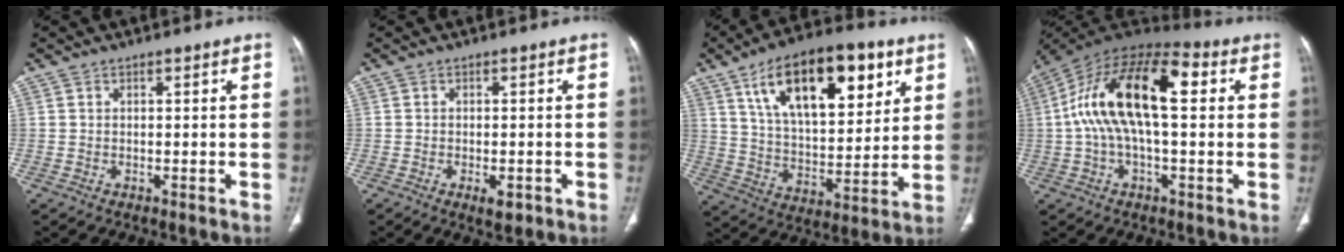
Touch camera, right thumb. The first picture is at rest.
{"total": 2.9, "force": [-1.3, 1.3, 2.3], "torque": [-0.030, 0.001, -0.014]}
{"total": 23.4, "force": [11.0, 10.8, 17.6], "torque": [-0.244, -0.029, 0.188]}
{"total": 19.5, "force": [2.9, 8.5, 17.3], "torque": [-0.311, 0.048, 0.039]}